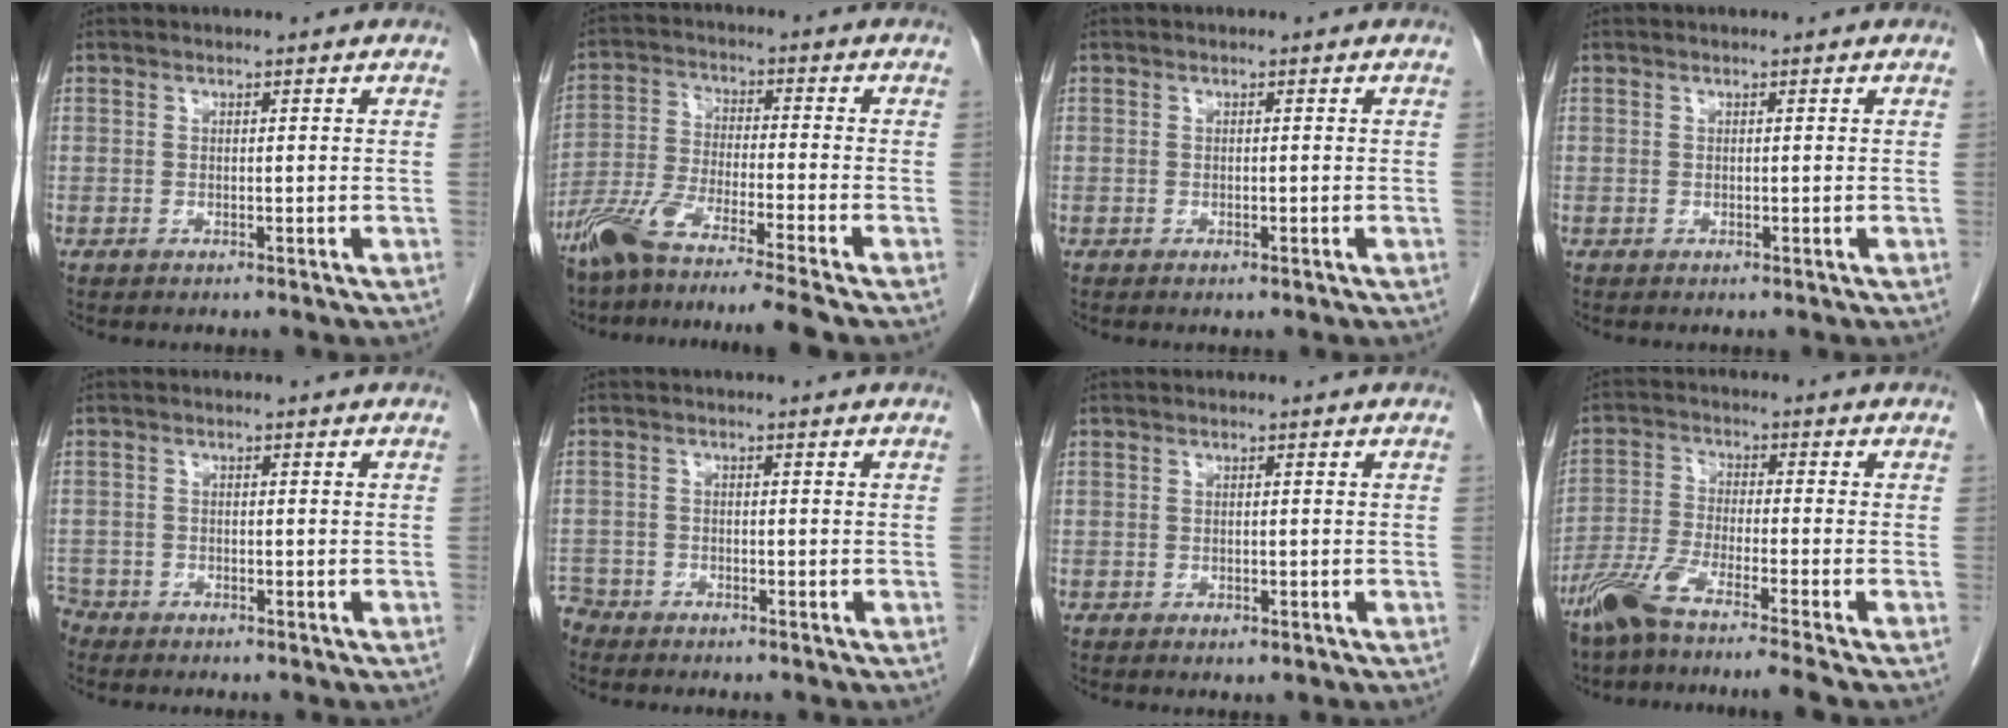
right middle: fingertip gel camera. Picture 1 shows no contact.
{"total": 11.3, "force": [-9.3, -1.3, 6.4], "torque": [-0.115, -0.029, -0.163]}
{"total": 0.6, "force": [-0.4, 0.2, 0.4], "torque": [-0.007, 0.000, -0.004]}
{"total": 0.0}
{"total": 3.4, "force": [-3.0, 1.5, 0.1], "torque": [-0.005, -0.001, -0.060]}
{"total": 4.2, "force": [-3.8, 1.7, 0.1], "torque": [-0.004, -0.003, -0.074]}
{"total": 1.3, "force": [-0.8, 0.7, 0.8], "torque": [-0.012, 0.001, -0.005]}
{"total": 9.5, "force": [-7.5, -1.1, 5.7], "torque": [-0.108, -0.029, -0.136]}